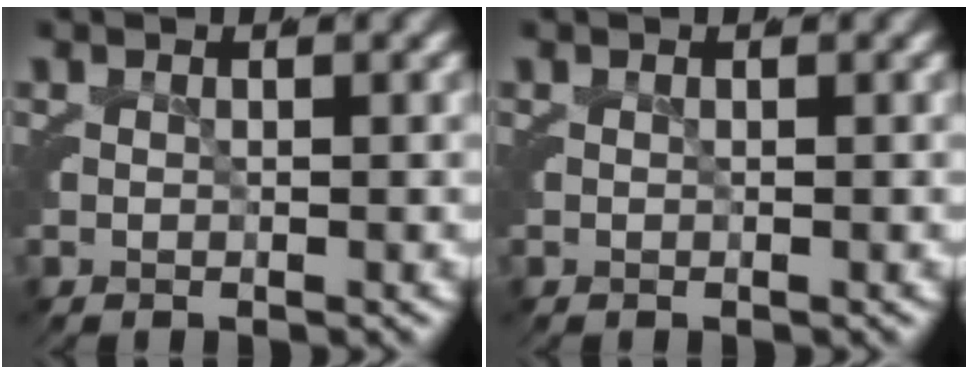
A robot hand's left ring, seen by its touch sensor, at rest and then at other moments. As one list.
[{"total": 0.0}]